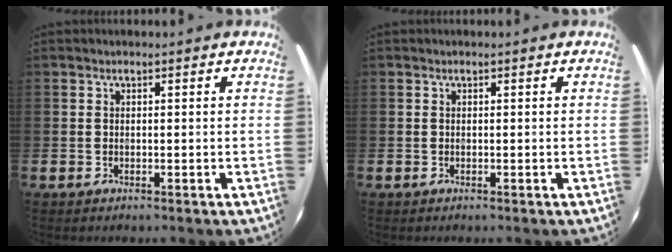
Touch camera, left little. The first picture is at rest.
{"total": 0.0}